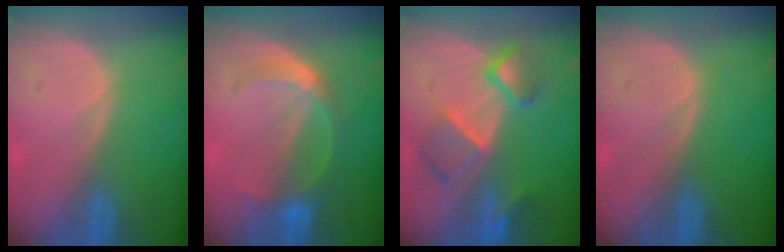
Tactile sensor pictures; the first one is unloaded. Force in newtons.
{"total": 5.5, "press": 5.2, "slide": 1.8}
{"total": 6.9, "press": 6.7, "slide": 1.6}
{"total": 0.0}